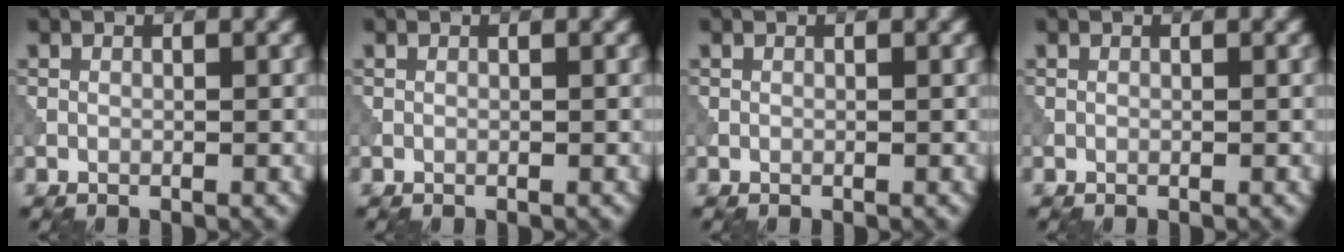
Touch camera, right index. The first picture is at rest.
{"total": 0.0}
{"total": 0.0}
{"total": 0.0}